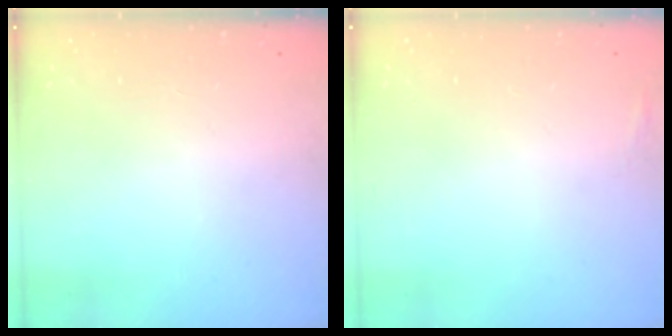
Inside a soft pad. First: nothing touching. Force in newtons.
{"total": 9.7, "press": 4.2, "slide": 8.8}